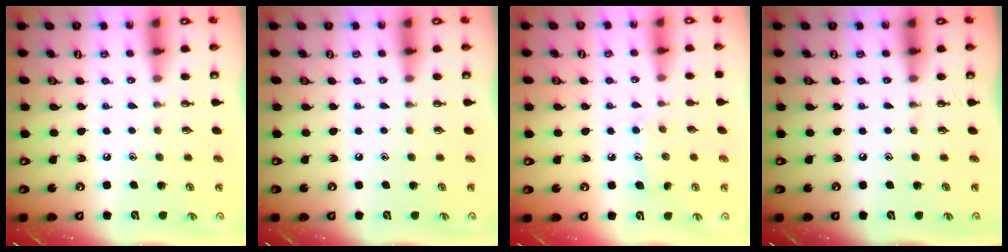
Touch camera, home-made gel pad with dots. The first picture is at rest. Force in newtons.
{"total": 0.0}
{"total": 7.8, "press": 7.8, "slide": 0.1}
{"total": 0.0}